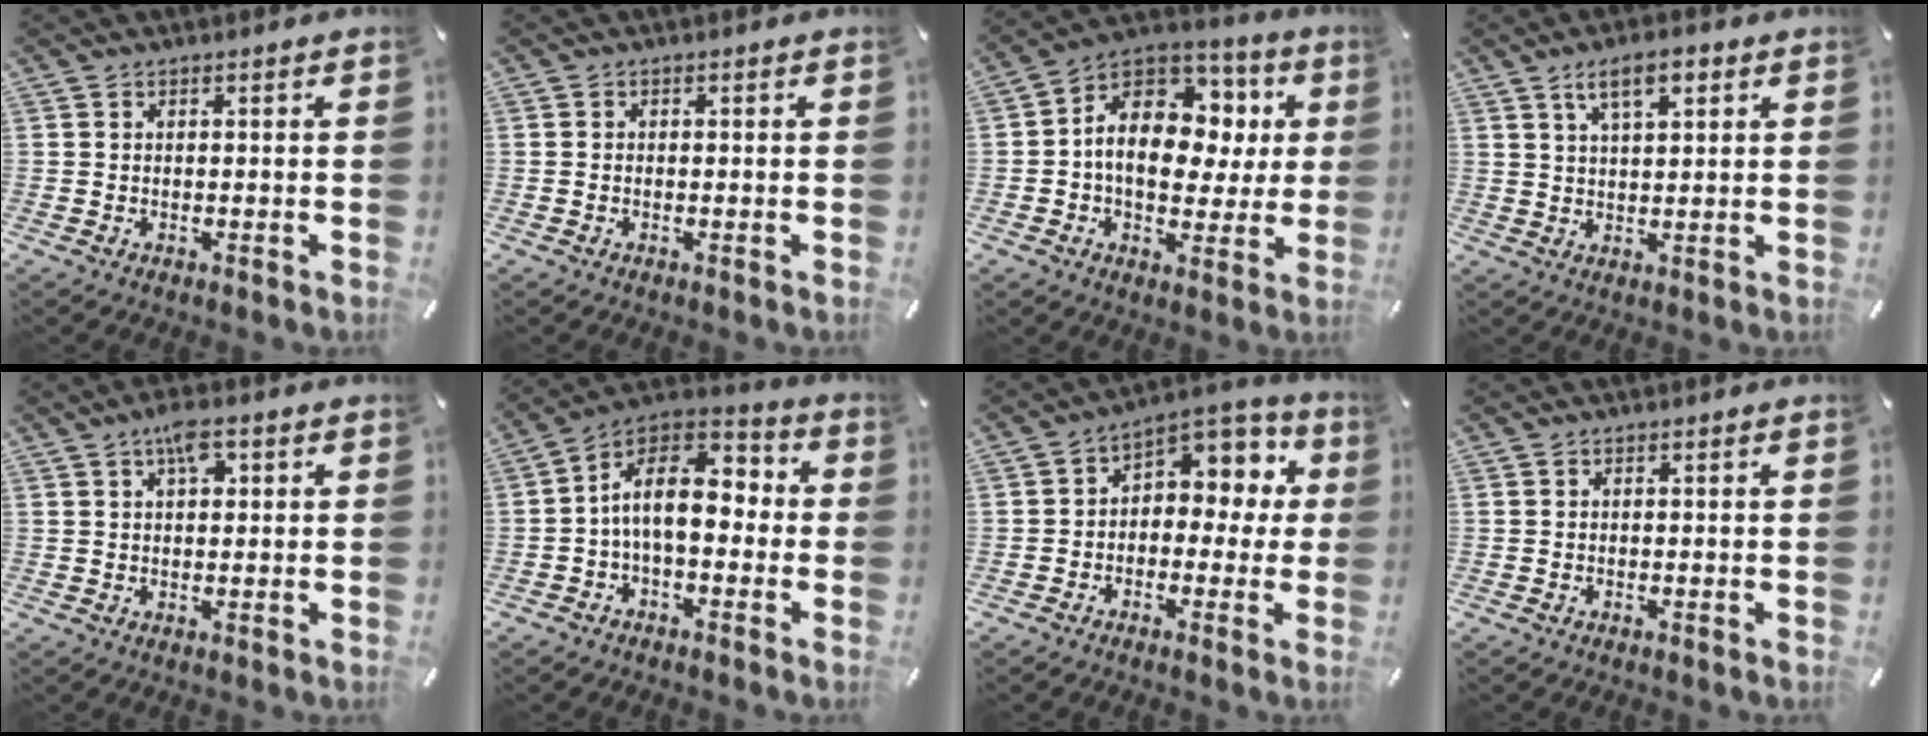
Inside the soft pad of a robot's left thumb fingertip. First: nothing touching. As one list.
[{"total": 0.5, "force": [-0.2, 0.3, 0.4], "torque": [-0.008, 0.000, -0.005]}, {"total": 14.5, "force": [2.1, 10.9, 9.2], "torque": [-0.161, -0.013, 0.041]}, {"total": 7.1, "force": [3.6, 2.9, 5.4], "torque": [-0.097, -0.001, 0.061]}, {"total": 5.4, "force": [2.2, 2.7, 4.1], "torque": [-0.062, 0.000, 0.032]}, {"total": 13.1, "force": [-0.4, 8.3, 10.2], "torque": [-0.188, 0.008, -0.009]}, {"total": 7.3, "force": [1.8, 5.6, 4.3], "torque": [-0.058, -0.014, 0.030]}, {"total": 0.0}]